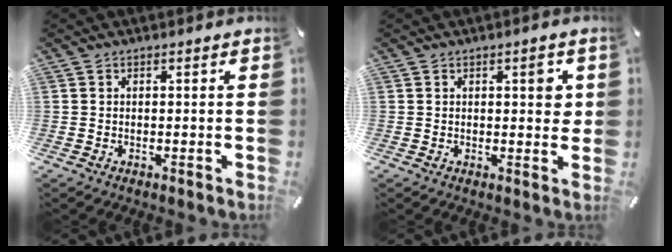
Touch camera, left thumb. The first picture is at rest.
{"total": 3.9, "force": [1.3, 1.8, 3.2], "torque": [-0.026, -0.009, 0.011]}